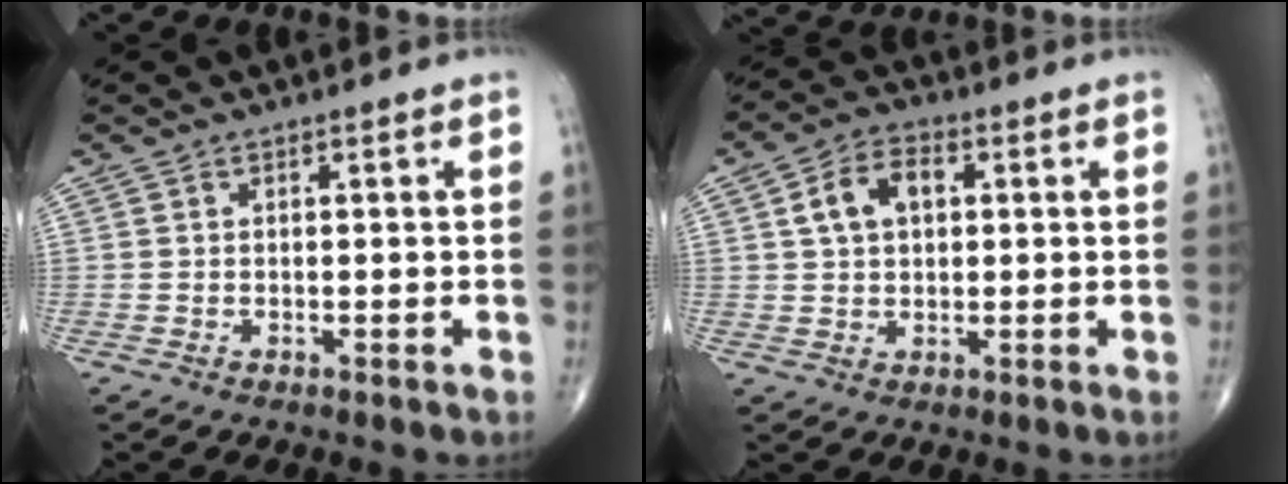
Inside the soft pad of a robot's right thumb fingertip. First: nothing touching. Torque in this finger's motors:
{"motor_torque": [-0.09, 0.11, 0.42, -0.01, 0.07]}